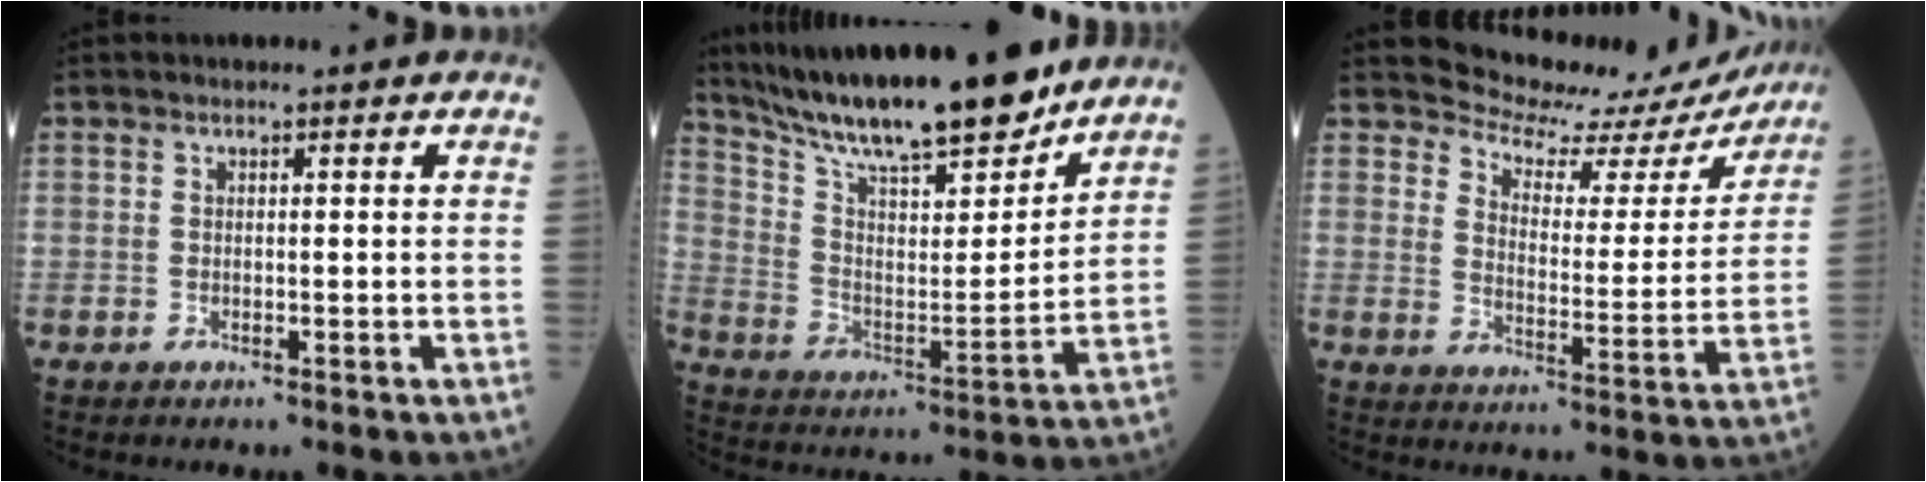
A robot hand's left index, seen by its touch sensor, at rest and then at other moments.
{"total": 20.9, "force": [18.2, 2.3, 10.1], "torque": [-0.183, -0.005, 0.304]}
{"total": 14.8, "force": [14.3, 3.8, 1.0], "torque": [-0.005, -0.041, 0.167]}